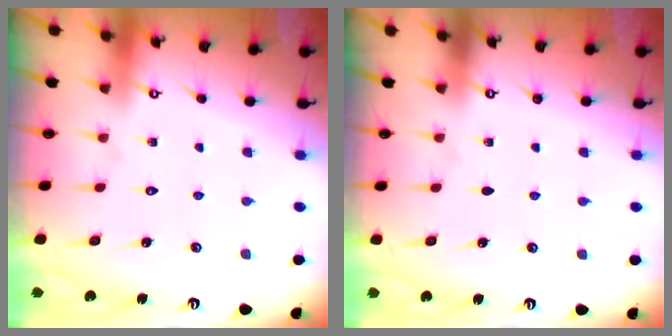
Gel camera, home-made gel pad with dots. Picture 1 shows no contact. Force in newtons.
{"total": 0.0}